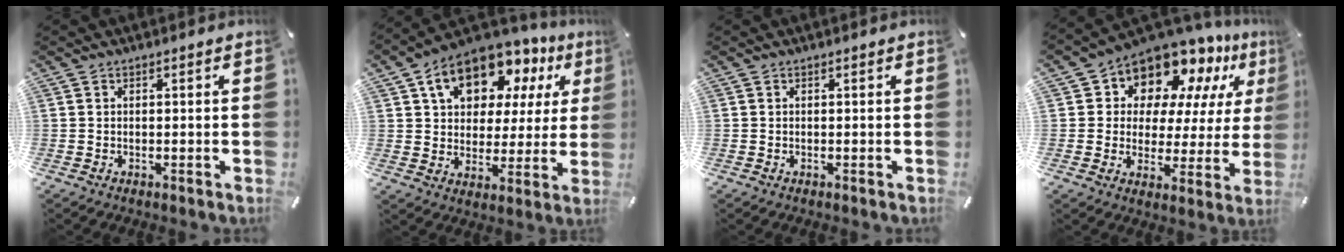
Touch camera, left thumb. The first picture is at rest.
{"total": 14.3, "force": [8.4, 9.5, 6.5], "torque": [-0.119, -0.045, 0.154]}
{"total": 0.0}
{"total": 12.2, "force": [10.3, 6.2, 2.2], "torque": [-0.052, -0.096, 0.184]}